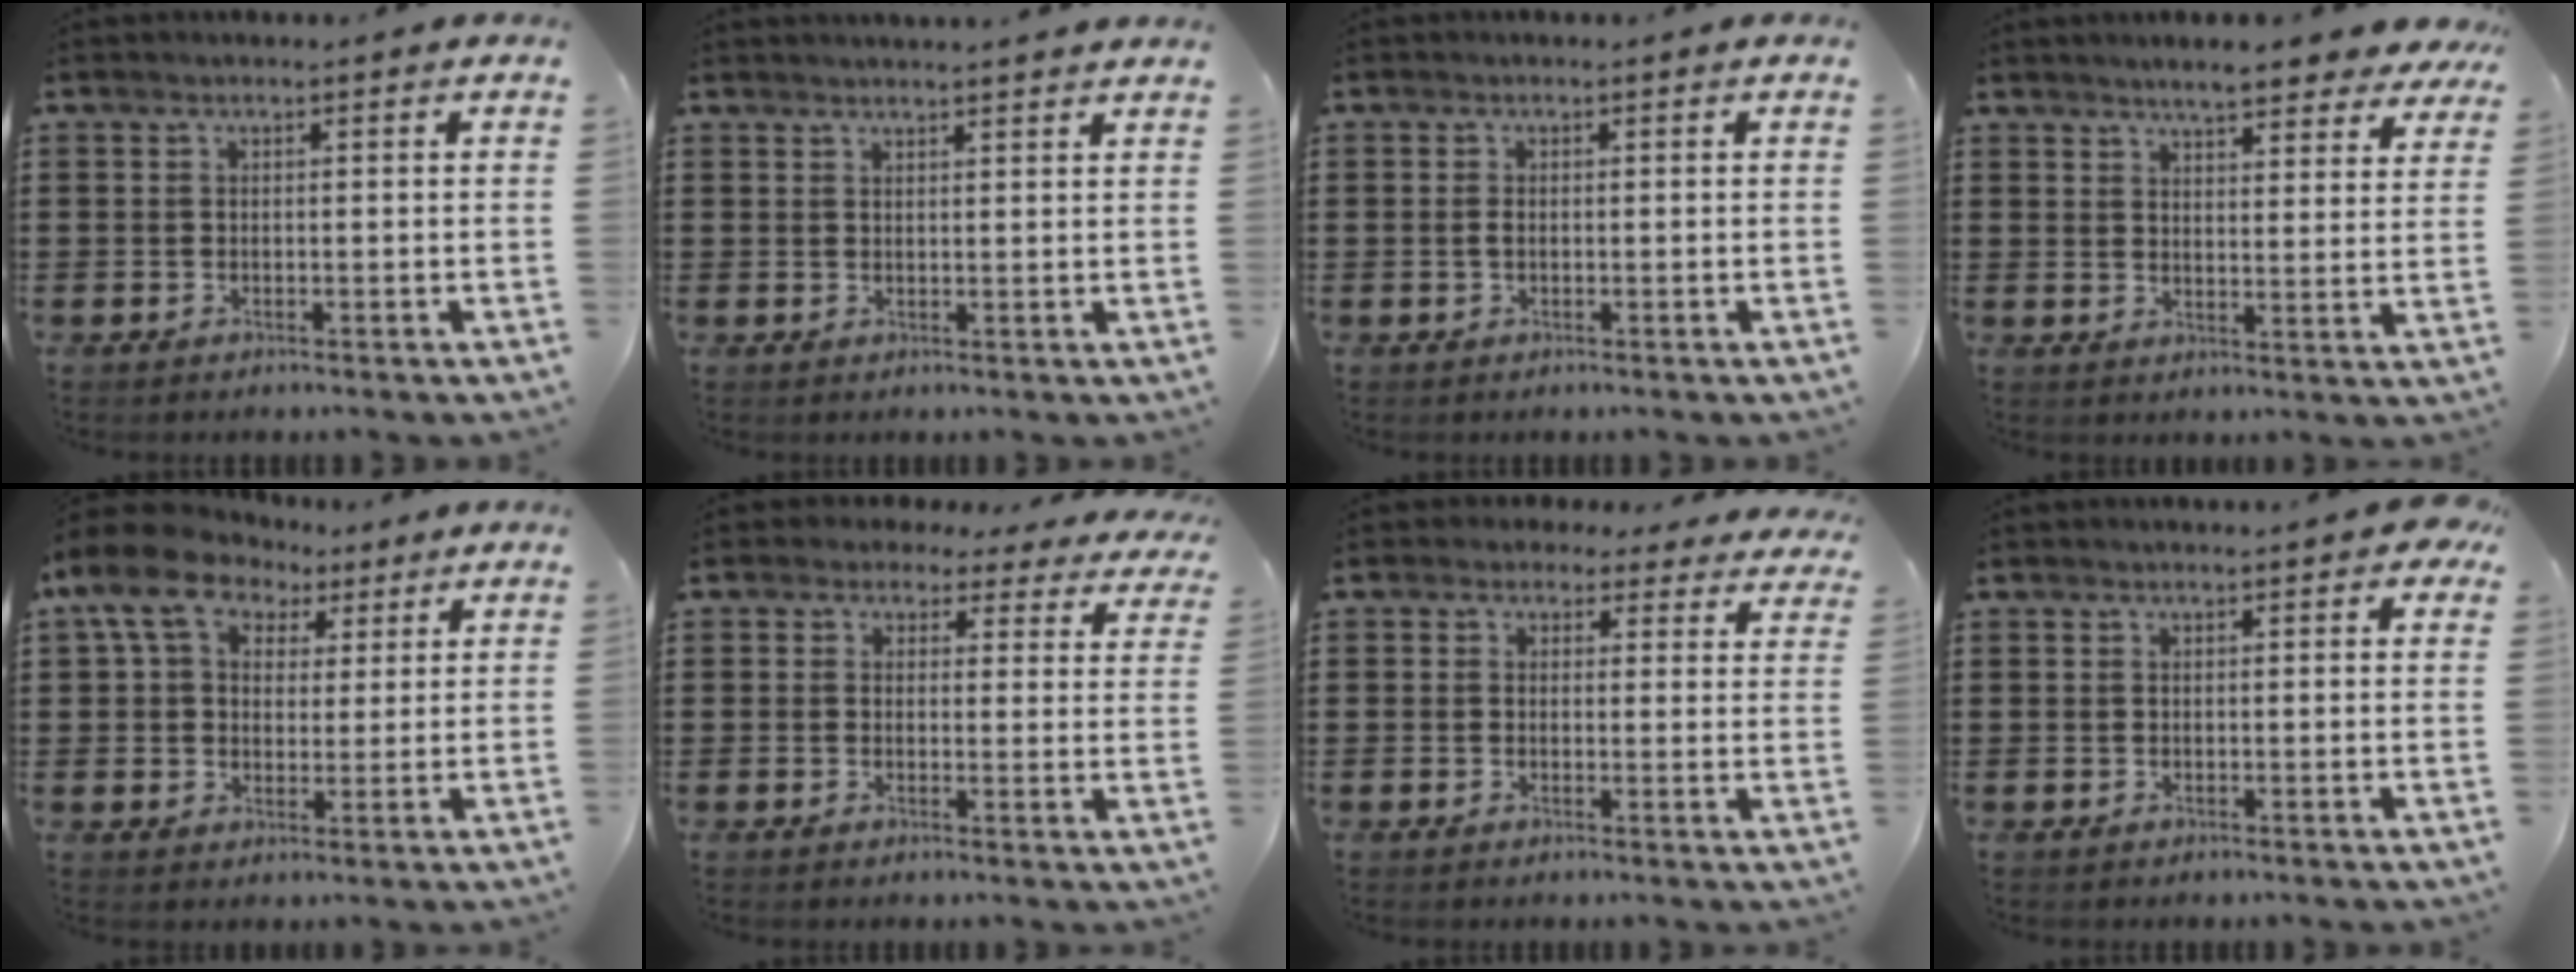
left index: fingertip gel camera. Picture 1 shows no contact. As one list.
[{"total": 1.7, "force": [1.7, -0.2, 0.2], "torque": [-0.007, 0.000, 0.033]}, {"total": 1.1, "force": [-0.2, 0.5, 0.9], "torque": [-0.027, -0.003, -0.007]}, {"total": 5.6, "force": [5.1, 0.4, 2.3], "torque": [-0.054, -0.018, 0.090]}, {"total": 9.2, "force": [4.8, 6.5, 4.4], "torque": [-0.107, 0.004, 0.089]}, {"total": 2.6, "force": [2.1, 1.4, 0.7], "torque": [-0.027, -0.005, 0.036]}, {"total": 2.7, "force": [2.0, 1.6, 0.6], "torque": [-0.015, -0.001, 0.035]}, {"total": 1.5, "force": [1.0, 0.3, 1.0], "torque": [-0.022, 0.004, 0.019]}]